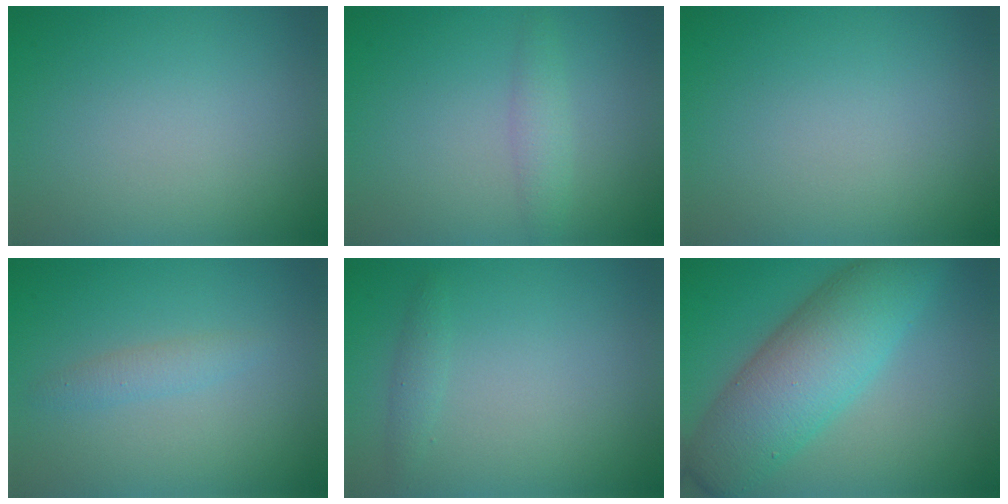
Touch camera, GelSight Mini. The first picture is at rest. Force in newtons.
{"total": 1.6, "press": 1.6, "slide": 0.1}
{"total": 0.0}
{"total": 1.4, "press": 1.4, "slide": 0.0}
{"total": 1.0, "press": 1.0, "slide": 0.0}
{"total": 8.5, "press": 8.5, "slide": 0.1}